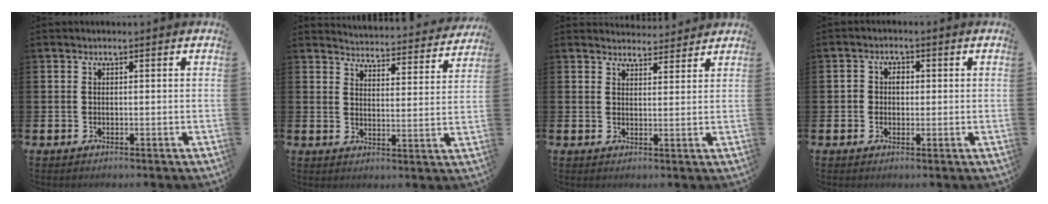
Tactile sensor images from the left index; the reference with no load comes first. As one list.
[{"total": 4.4, "force": [4.4, 0.3, 0.2], "torque": [-0.020, -0.041, 0.074]}, {"total": 3.4, "force": [3.3, 0.6, -0.1], "torque": [0.004, -0.021, 0.060]}, {"total": 2.1, "force": [0.0, 1.9, 0.9], "torque": [-0.006, 0.004, -0.007]}]